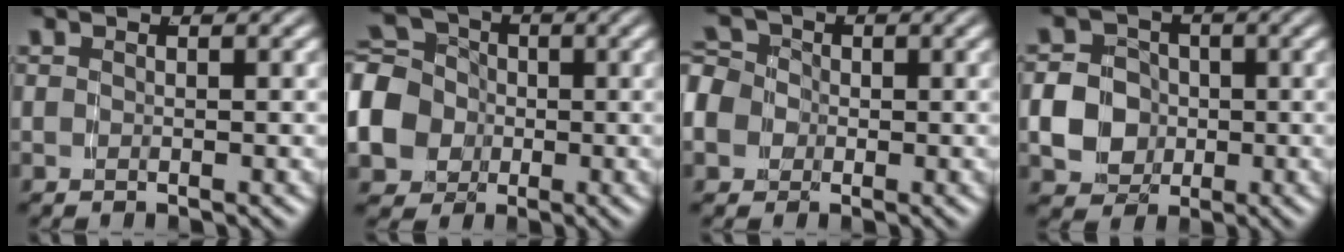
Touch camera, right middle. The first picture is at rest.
{"total": 9.3, "force": [-1.1, 8.2, 4.2], "torque": [-0.108, -0.042, -0.010]}
{"total": 7.5, "force": [-0.4, 6.9, 2.9], "torque": [-0.075, -0.021, -0.014]}
{"total": 9.5, "force": [-1.3, 8.8, 3.5], "torque": [-0.090, -0.036, -0.019]}